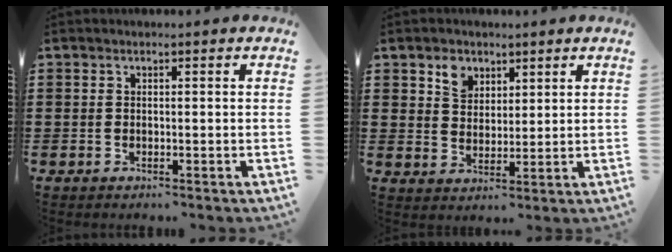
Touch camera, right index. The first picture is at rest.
{"total": 4.1, "force": [2.7, 2.9, 1.1], "torque": [-0.027, 0.008, 0.049]}